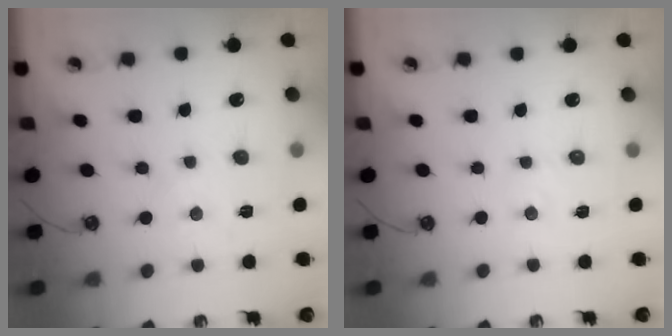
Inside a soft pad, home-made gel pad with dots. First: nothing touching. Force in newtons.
{"total": 1.7, "press": 1.6, "slide": 0.3}